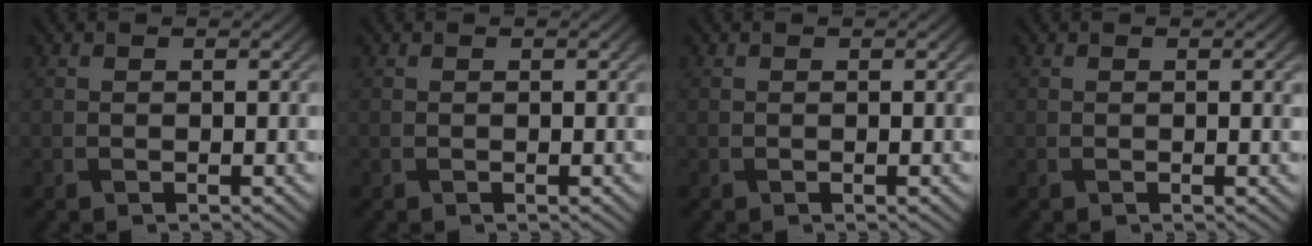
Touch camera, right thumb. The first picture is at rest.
{"total": 0.0}
{"total": 0.0}
{"total": 0.7, "force": [0.1, 0.1, 0.6], "torque": [-0.007, -0.002, 0.001]}